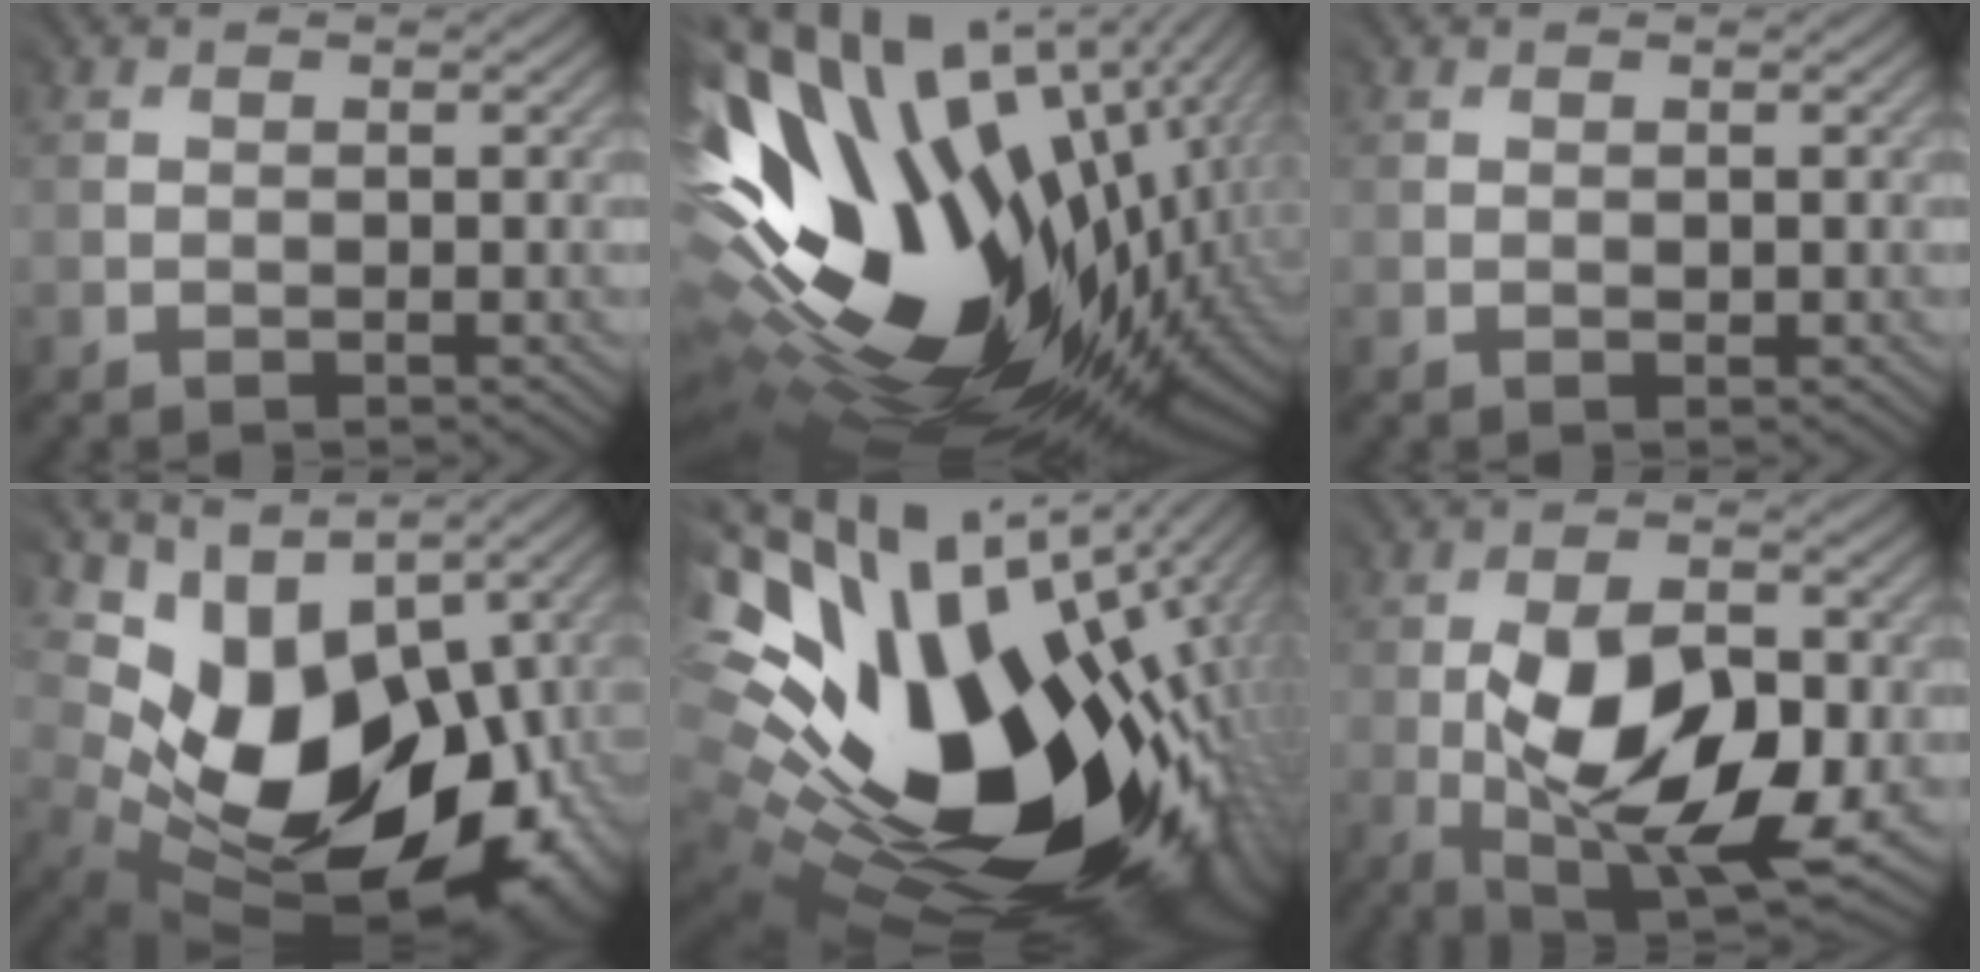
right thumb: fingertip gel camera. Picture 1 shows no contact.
{"total": 19.7, "force": [-1.0, 12.2, 15.4], "torque": [-0.309, -0.047, -0.014]}
{"total": 0.7, "force": [0.0, 0.5, 0.4], "torque": [-0.008, -0.001, 0.002]}
{"total": 15.6, "force": [0.4, 11.2, 10.9], "torque": [-0.143, -0.023, 0.043]}
{"total": 20.6, "force": [3.5, 13.2, 15.4], "torque": [-0.277, -0.045, 0.091]}
{"total": 13.1, "force": [-2.4, 6.6, 11.0], "torque": [-0.192, -0.005, -0.043]}